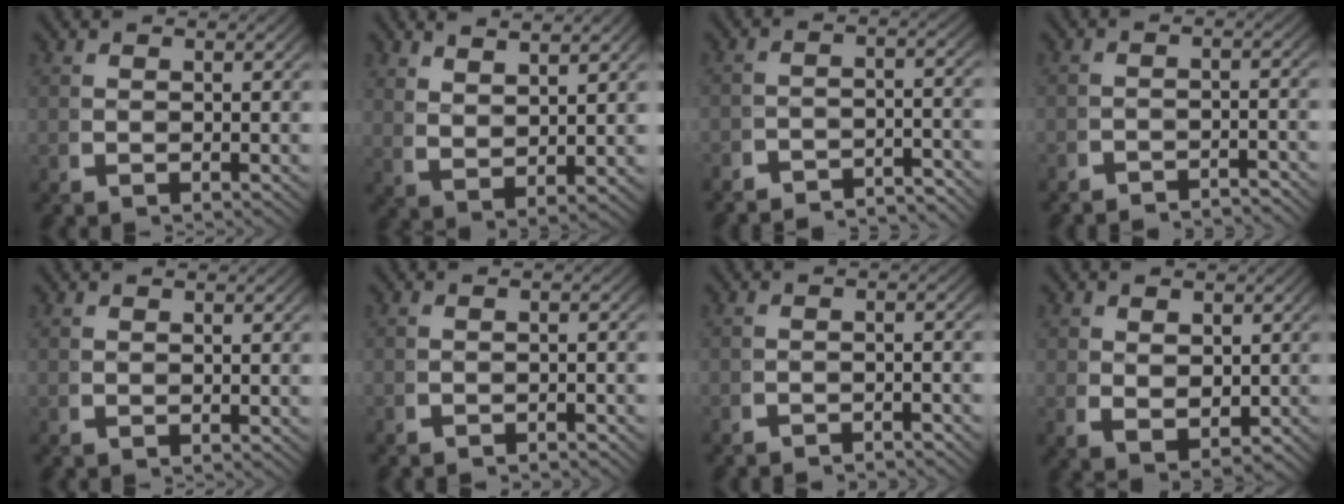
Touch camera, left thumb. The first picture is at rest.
{"total": 3.5, "force": [2.4, 1.5, 2.1], "torque": [-0.039, -0.008, 0.051]}
{"total": 5.8, "force": [-5.6, 1.1, 1.0], "torque": [0.005, -0.013, -0.097]}
{"total": 3.7, "force": [-3.6, 0.4, 0.2], "torque": [0.008, -0.007, -0.068]}
{"total": 0.0}
{"total": 1.7, "force": [-1.7, 0.2, 0.1], "torque": [0.002, 0.002, -0.035]}
{"total": 2.6, "force": [-2.6, 0.3, 0.1], "torque": [0.004, -0.003, -0.049]}
{"total": 3.5, "force": [-0.2, 2.6, 2.2], "torque": [-0.040, -0.023, 0.012]}